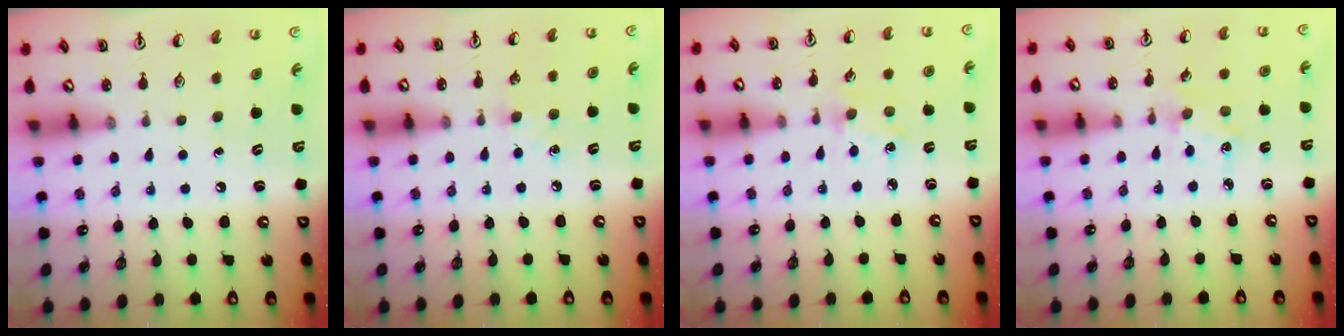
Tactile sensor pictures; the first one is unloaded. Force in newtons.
{"total": 6.2, "press": 6.1, "slide": 0.7}
{"total": 1.6, "press": 1.5, "slide": 0.3}
{"total": 1.1, "press": 1.1, "slide": 0.1}